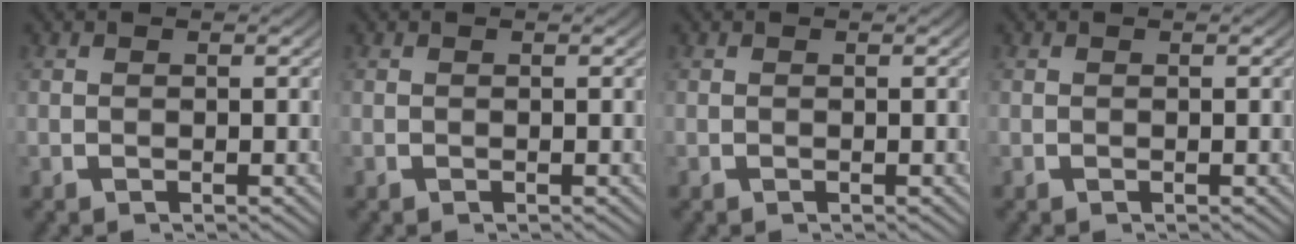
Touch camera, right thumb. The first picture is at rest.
{"total": 0.0}
{"total": 0.0}
{"total": 0.0}